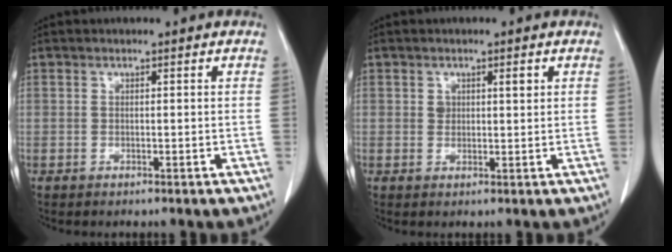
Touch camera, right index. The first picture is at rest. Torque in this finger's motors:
{"motor_torque": [0.00, 0.03, 0.01, 0.00]}